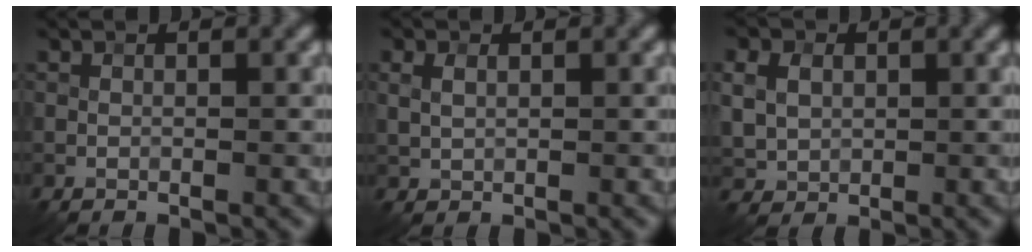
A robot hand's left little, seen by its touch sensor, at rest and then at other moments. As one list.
[{"total": 1.5, "force": [0.6, 0.9, 1.0], "torque": [-0.024, 0.001, 0.013]}, {"total": 3.9, "force": [1.2, 3.1, 2.1], "torque": [-0.059, 0.009, 0.019]}]